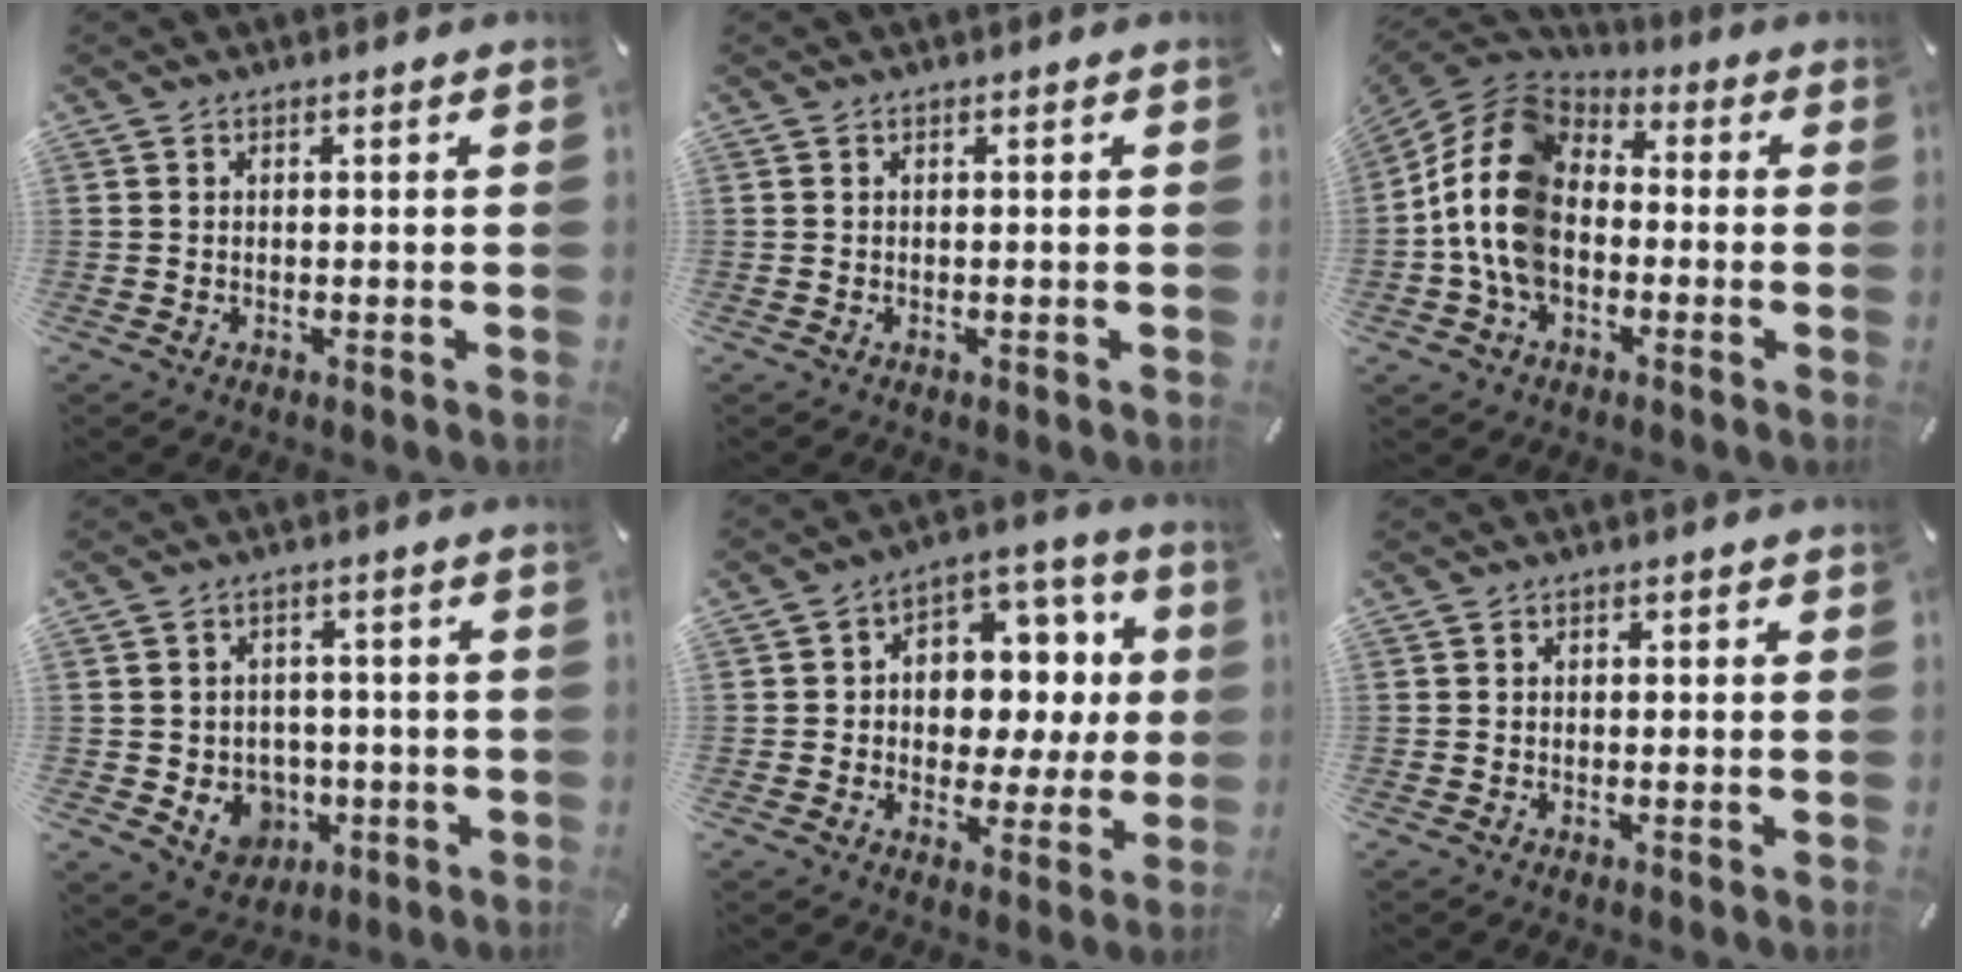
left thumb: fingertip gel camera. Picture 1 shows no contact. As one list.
[{"total": 0.0}, {"total": 15.3, "force": [-3.2, 11.3, 9.9], "torque": [-0.235, 0.024, -0.067]}, {"total": 7.4, "force": [-1.2, 6.9, 2.3], "torque": [-0.040, 0.000, -0.016]}, {"total": 10.2, "force": [0.8, 8.8, 5.0], "torque": [-0.063, -0.017, 0.021]}, {"total": 0.8, "force": [-0.1, 0.7, 0.3], "torque": [-0.005, 0.005, -0.004]}]